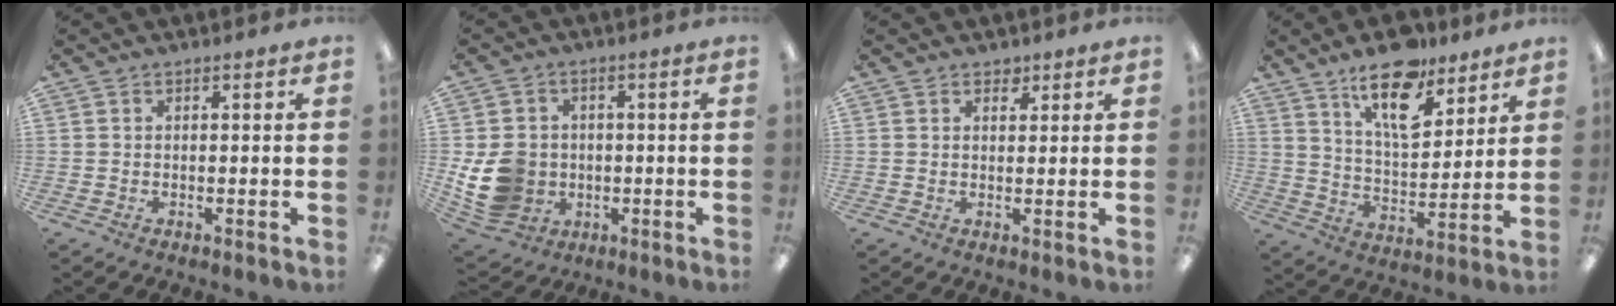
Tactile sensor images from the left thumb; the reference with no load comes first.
{"total": 11.2, "force": [-1.4, 9.8, 5.1], "torque": [-0.127, 0.010, -0.018]}
{"total": 2.0, "force": [1.5, 1.1, 0.6], "torque": [0.003, -0.007, 0.025]}
{"total": 15.6, "force": [10.9, 6.7, 8.9], "torque": [-0.136, -0.058, 0.186]}